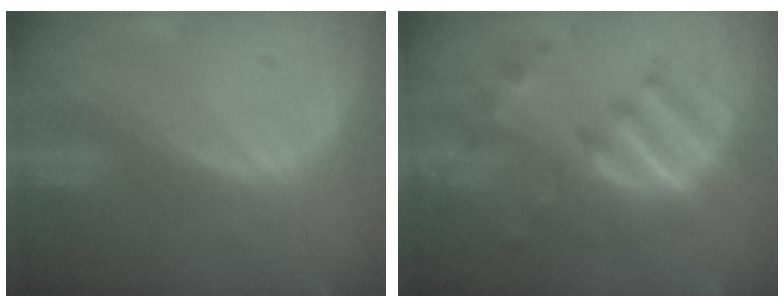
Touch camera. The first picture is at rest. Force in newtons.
{"total": 9.5, "press": 8.4, "slide": 4.4}